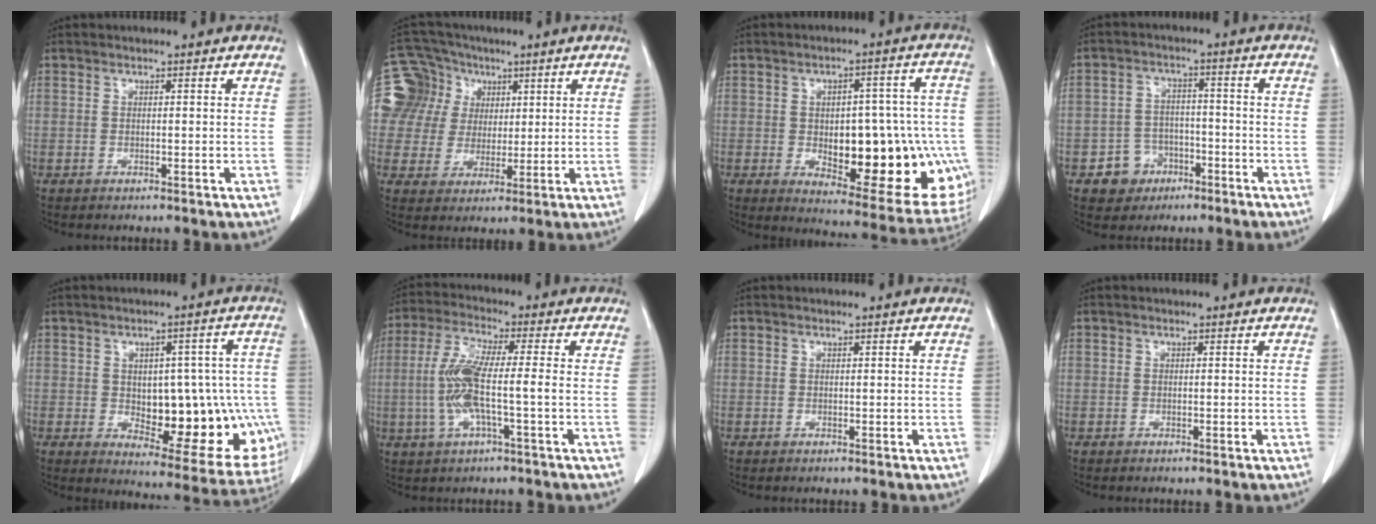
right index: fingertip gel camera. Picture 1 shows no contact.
{"total": 12.3, "force": [3.5, 11.6, 1.8], "torque": [-0.054, 0.054, 0.068]}
{"total": 22.8, "force": [-4.9, 9.4, 20.2], "torque": [-0.177, 0.024, -0.036]}
{"total": 5.8, "force": [-3.0, 4.8, 1.0], "torque": [-0.012, 0.016, -0.041]}
{"total": 18.9, "force": [-2.7, 9.1, 16.4], "torque": [-0.146, 0.027, -0.006]}
{"total": 9.0, "force": [-1.3, 0.9, 8.9], "torque": [-0.192, 0.006, -0.030]}
{"total": 0.0}
{"total": 0.0}